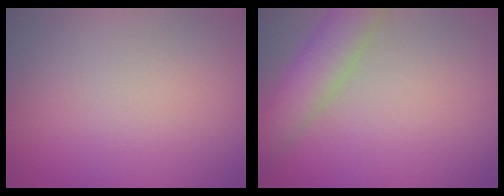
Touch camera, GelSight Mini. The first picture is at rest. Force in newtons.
{"total": 4.6, "press": 4.6, "slide": 0.3}